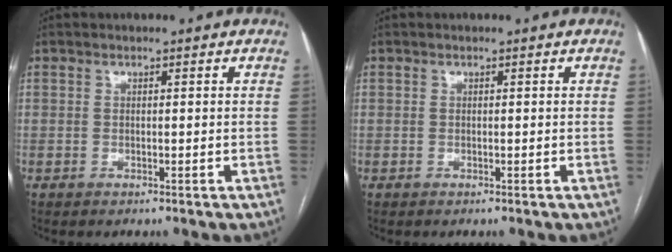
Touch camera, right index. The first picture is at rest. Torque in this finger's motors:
{"motor_torque": [0.00, 0.00, 0.00, 0.00]}